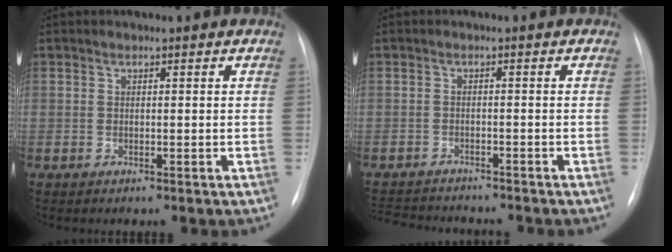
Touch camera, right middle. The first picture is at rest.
{"total": 9.1, "force": [-8.6, 1.7, 2.6], "torque": [-0.047, 0.001, -0.123]}